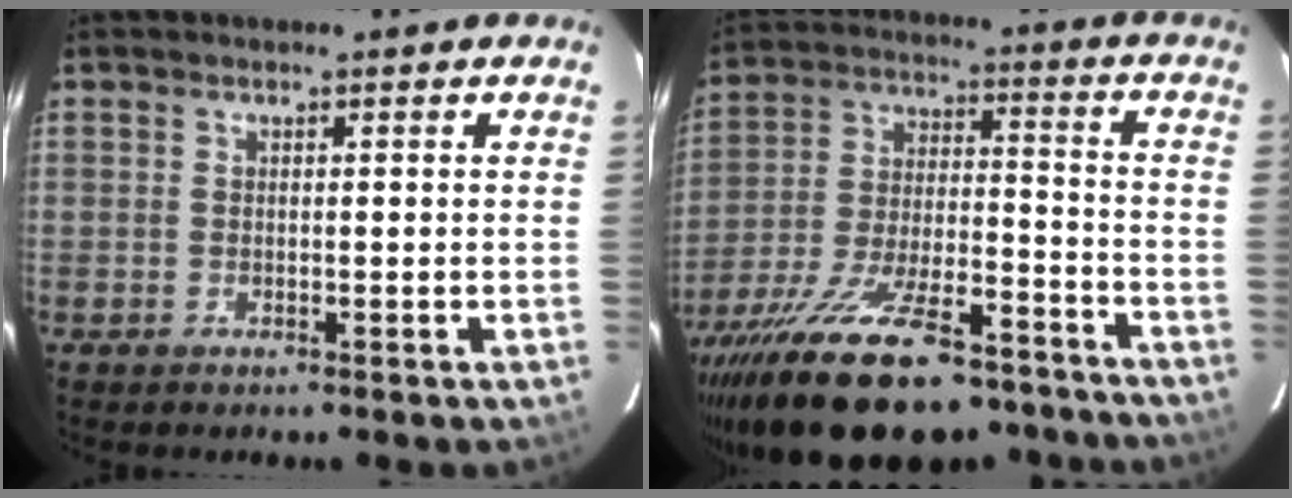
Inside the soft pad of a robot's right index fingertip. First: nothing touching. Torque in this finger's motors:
{"motor_torque": [1.50, -0.64, 1.05, 0.21]}